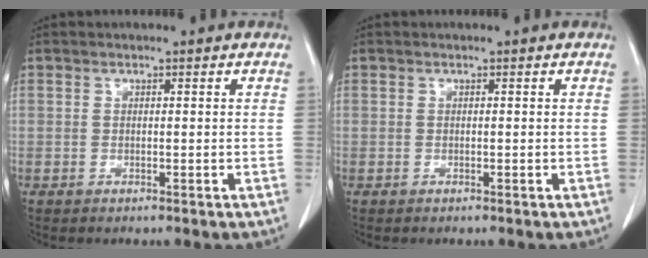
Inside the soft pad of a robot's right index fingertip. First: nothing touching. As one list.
[{"total": 0.0}]